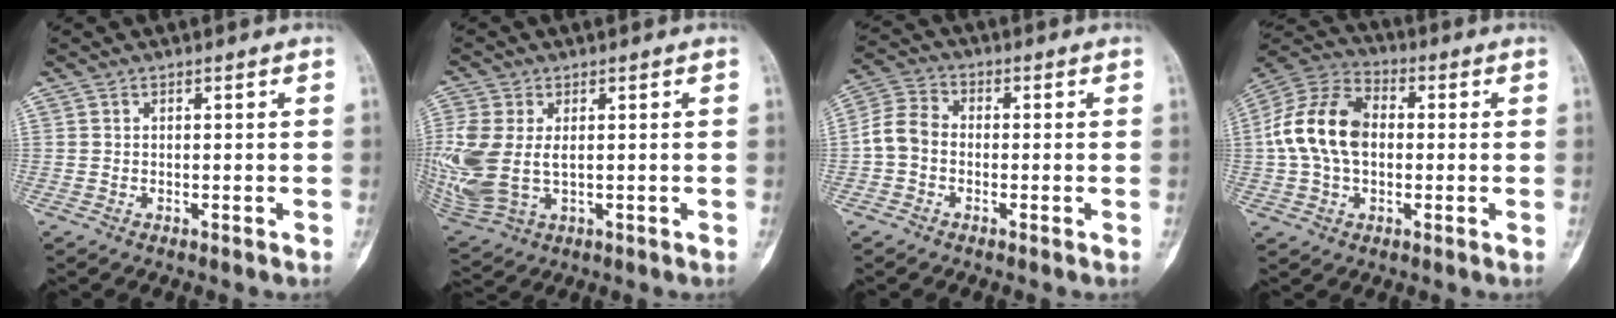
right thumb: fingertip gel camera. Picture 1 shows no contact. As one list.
[{"total": 14.6, "force": [0.3, 9.4, 11.1], "torque": [-0.307, -0.010, 0.022]}, {"total": 6.0, "force": [-1.2, 4.6, 3.6], "torque": [-0.065, 0.019, -0.037]}, {"total": 14.6, "force": [0.4, 9.8, 10.9], "torque": [-0.205, 0.032, -0.002]}]